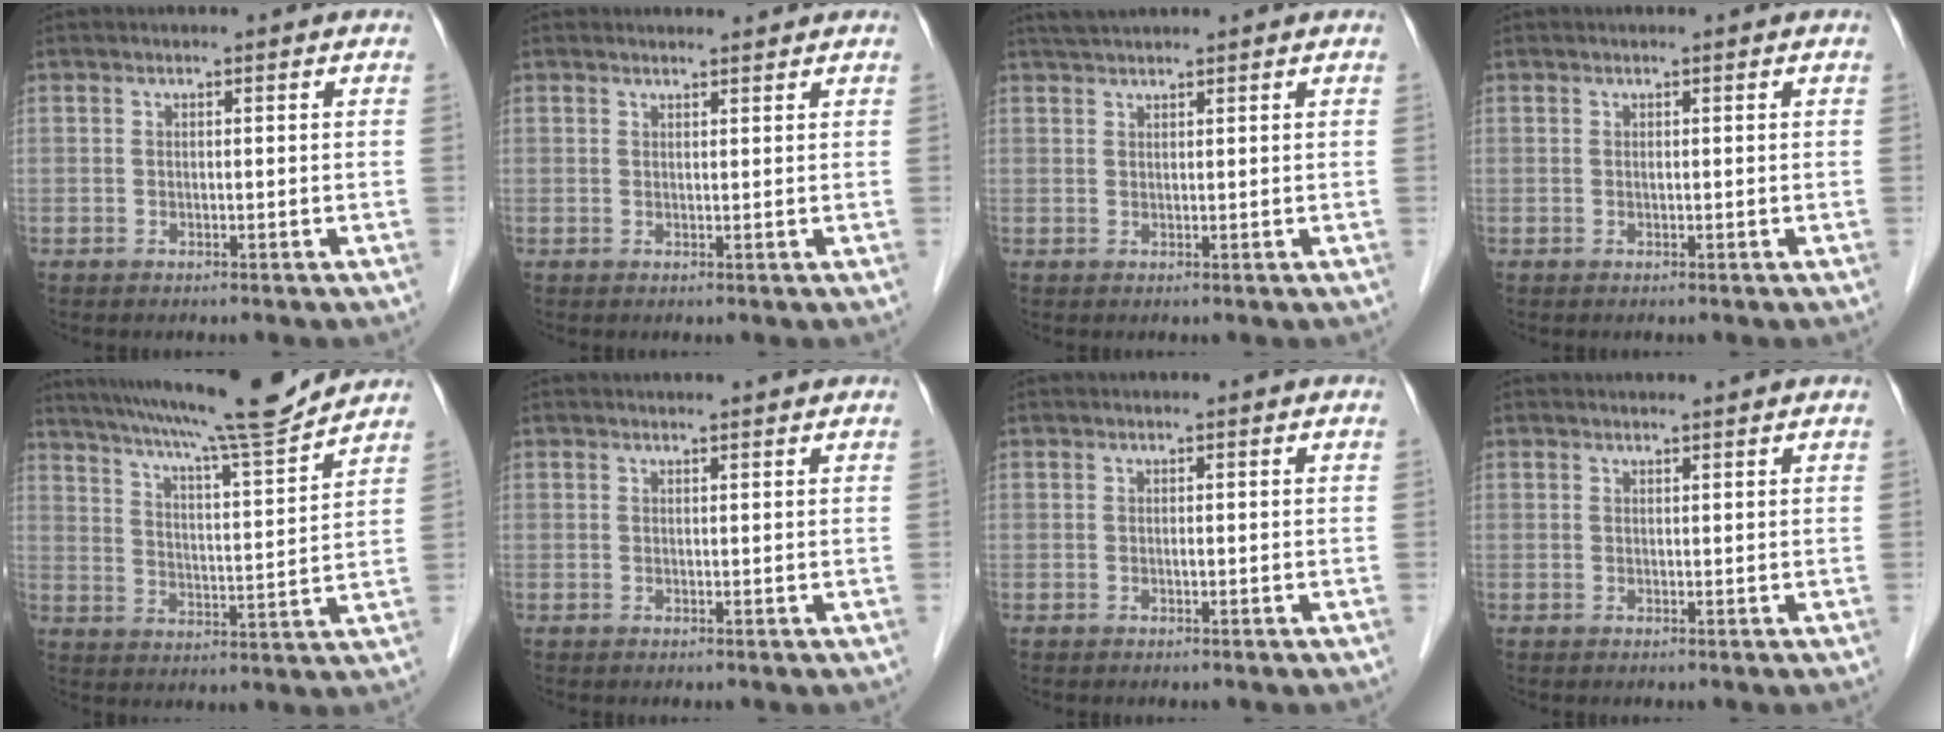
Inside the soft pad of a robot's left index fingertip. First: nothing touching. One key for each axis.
{"total": 1.7, "fx": 1.7, "fy": 0.2, "fz": 0.1, "tx": -0.011, "ty": 0.003, "tz": 0.026}
{"total": 3.1, "fx": 2.9, "fy": -0.1, "fz": 1.2, "tx": -0.018, "ty": 0.027, "tz": 0.054}
{"total": 0.0}
{"total": 16.3, "fx": 14.5, "fy": -0.6, "fz": 7.4, "tx": -0.130, "ty": -0.010, "tz": 0.214}
{"total": 1.6, "fx": 1.6, "fy": -0.1, "fz": 0.3, "tx": -0.008, "ty": 0.003, "tz": 0.023}
{"total": 0.0}
{"total": 1.1, "fx": 1.1, "fy": -0.1, "fz": 0.2, "tx": -0.007, "ty": 0.003, "tz": 0.021}